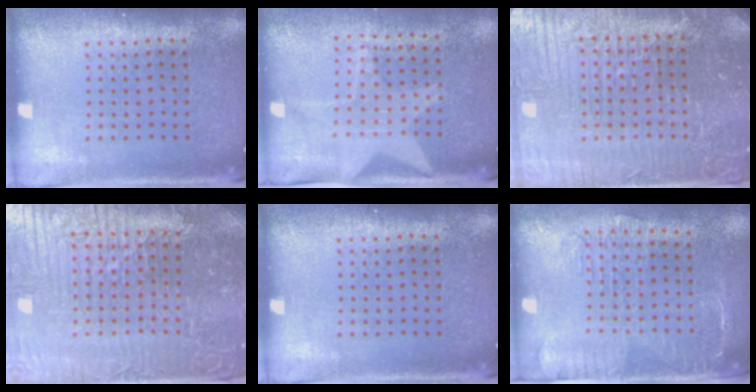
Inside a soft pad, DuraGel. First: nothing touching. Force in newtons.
{"total": 1.9, "press": 1.6, "slide": 1.1}
{"total": 5.8, "press": 5.3, "slide": 2.3}
{"total": 5.1, "press": 5.0, "slide": 1.3}
{"total": 0.0}
{"total": 2.0, "press": 1.7, "slide": 1.0}